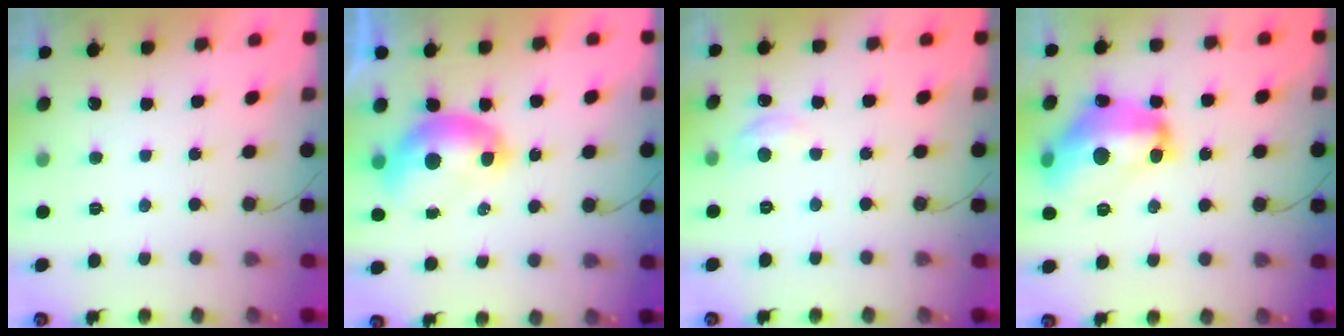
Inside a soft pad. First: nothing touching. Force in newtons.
{"total": 9.2, "press": 9.2, "slide": 1.0}
{"total": 6.3, "press": 6.3, "slide": 0.9}
{"total": 16.9, "press": 16.9, "slide": 1.5}